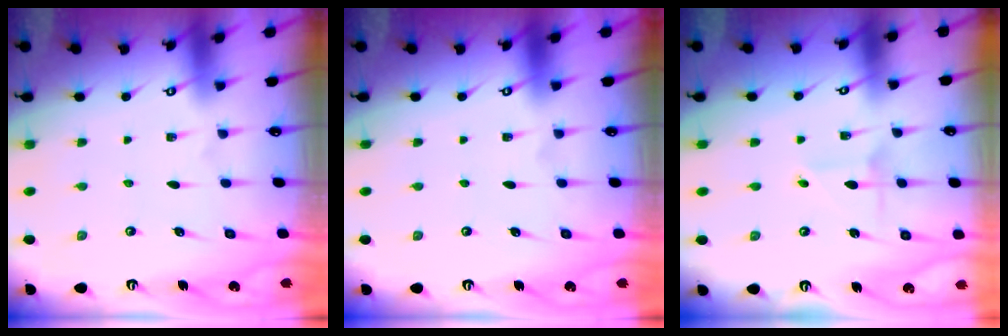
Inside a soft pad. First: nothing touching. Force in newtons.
{"total": 0.0}
{"total": 1.9, "press": 1.9, "slide": 0.3}